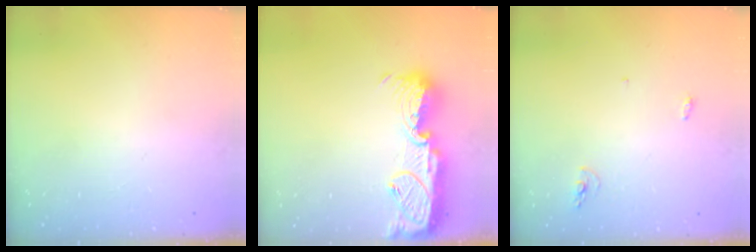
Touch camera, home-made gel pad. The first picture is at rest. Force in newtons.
{"total": 14.9, "press": 14.9, "slide": 1.0}
{"total": 7.6, "press": 4.3, "slide": 6.2}